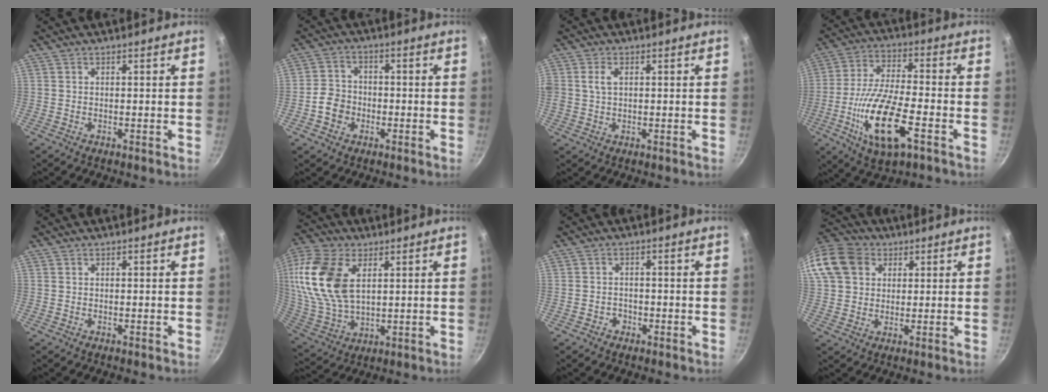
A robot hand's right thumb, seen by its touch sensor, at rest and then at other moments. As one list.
[{"total": 5.8, "force": [-2.0, 4.9, 2.2], "torque": [-0.019, 0.021, -0.045]}, {"total": 3.2, "force": [0.8, 1.8, 2.5], "torque": [-0.046, 0.005, 0.015]}, {"total": 16.5, "force": [-6.1, 5.7, 14.2], "torque": [-0.275, 0.016, -0.121]}, {"total": 0.0}, {"total": 20.3, "force": [5.9, 12.2, 15.1], "torque": [-0.312, -0.017, 0.117]}, {"total": 2.1, "force": [-1.2, 1.7, 0.4], "torque": [0.007, 0.013, -0.017]}, {"total": 15.1, "force": [5.0, 12.1, 7.6], "torque": [-0.153, 0.024, 0.080]}]